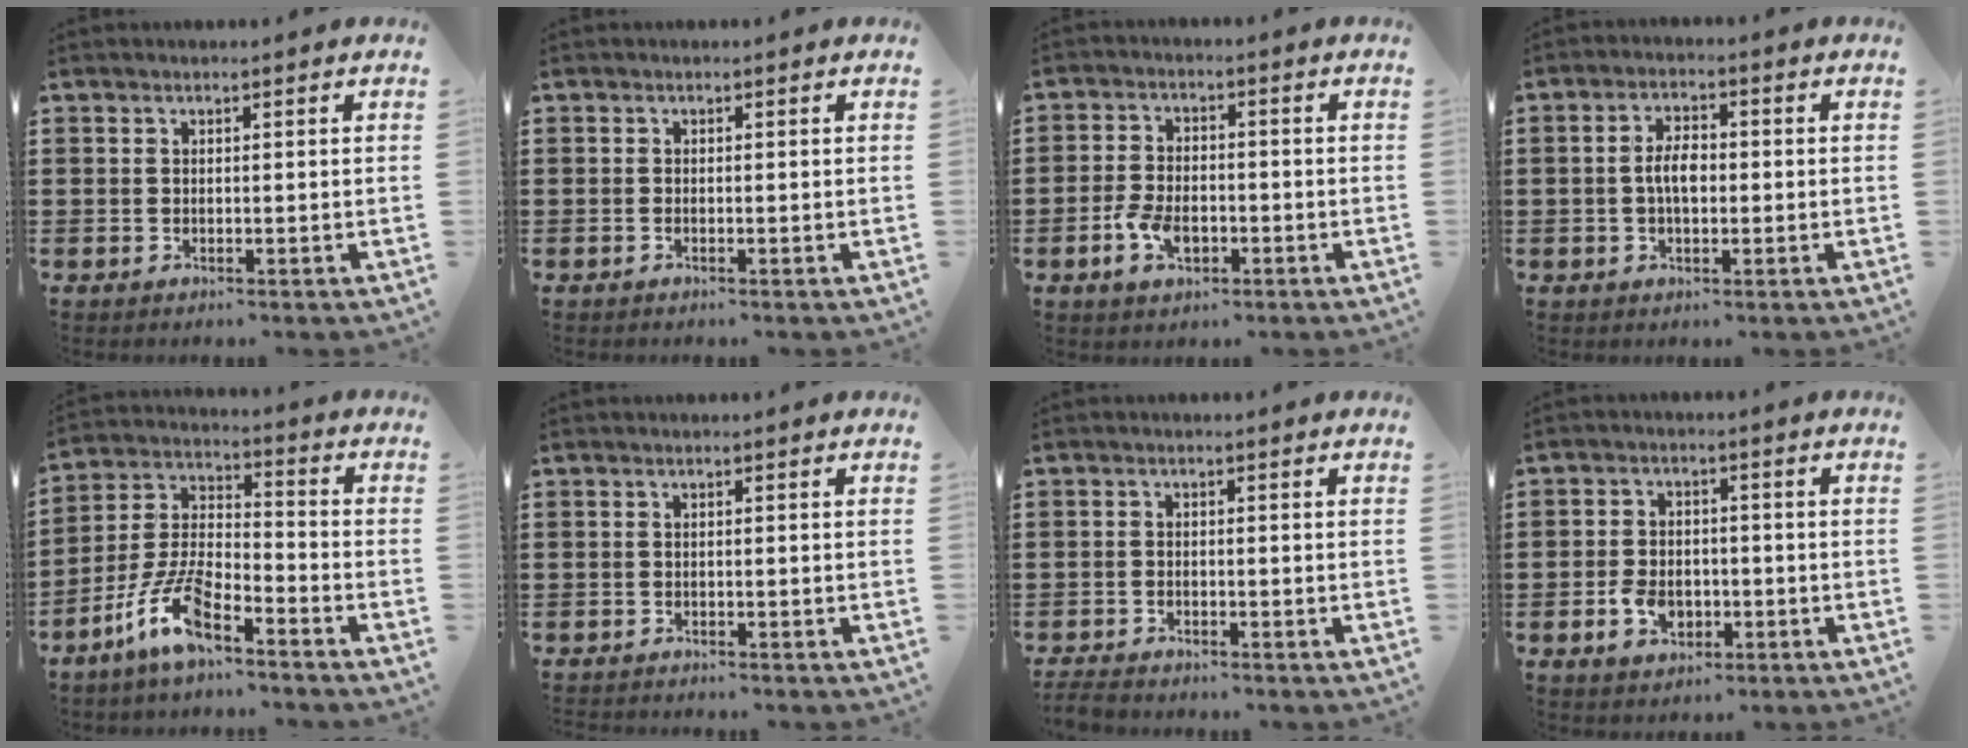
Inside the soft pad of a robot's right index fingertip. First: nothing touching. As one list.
[{"total": 0.0}, {"total": 4.8, "force": [-1.7, 2.8, 3.5], "torque": [-0.079, 0.000, -0.034]}, {"total": 4.2, "force": [-0.3, 2.0, 3.7], "torque": [-0.076, 0.003, -0.008]}, {"total": 9.0, "force": [-6.4, 2.4, 5.9], "torque": [-0.151, -0.008, -0.129]}, {"total": 0.8, "force": [-0.8, 0.0, -0.1], "torque": [0.001, 0.000, -0.017]}, {"total": 1.8, "force": [-1.7, 0.3, 0.4], "torque": [-0.016, -0.001, -0.038]}, {"total": 4.5, "force": [-1.4, 3.3, 2.8], "torque": [-0.067, 0.004, -0.028]}]